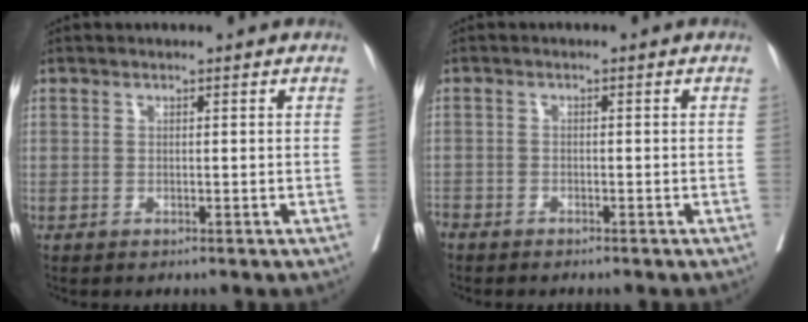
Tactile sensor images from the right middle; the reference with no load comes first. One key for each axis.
{"total": 3.0, "fx": -2.7, "fy": 0.7, "fz": 1.1, "tx": -0.014, "ty": -0.004, "tz": -0.045}